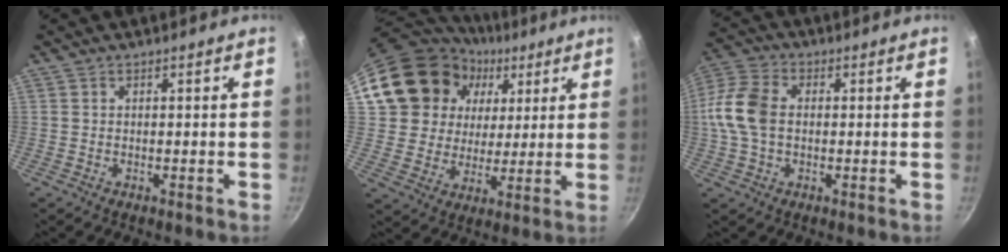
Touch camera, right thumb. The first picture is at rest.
{"total": 19.6, "force": [8.8, 15.5, 8.2], "torque": [-0.141, 0.000, 0.160]}
{"total": 10.8, "force": [0.2, 7.2, 8.1], "torque": [-0.162, 0.023, -0.011]}